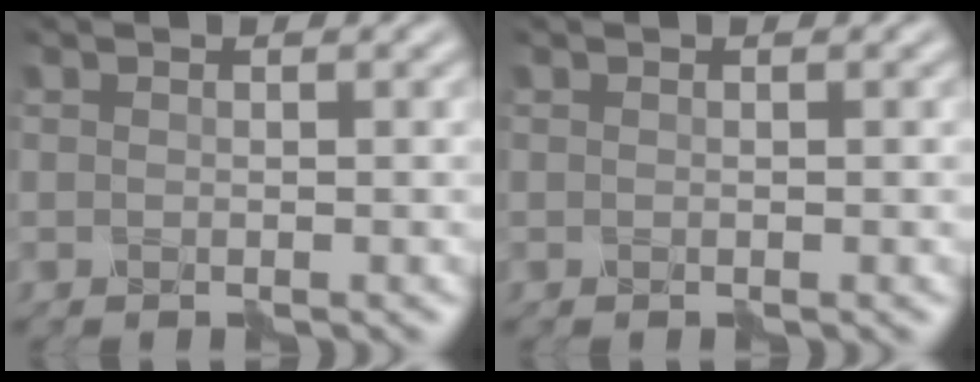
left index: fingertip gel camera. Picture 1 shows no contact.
{"total": 0.0}